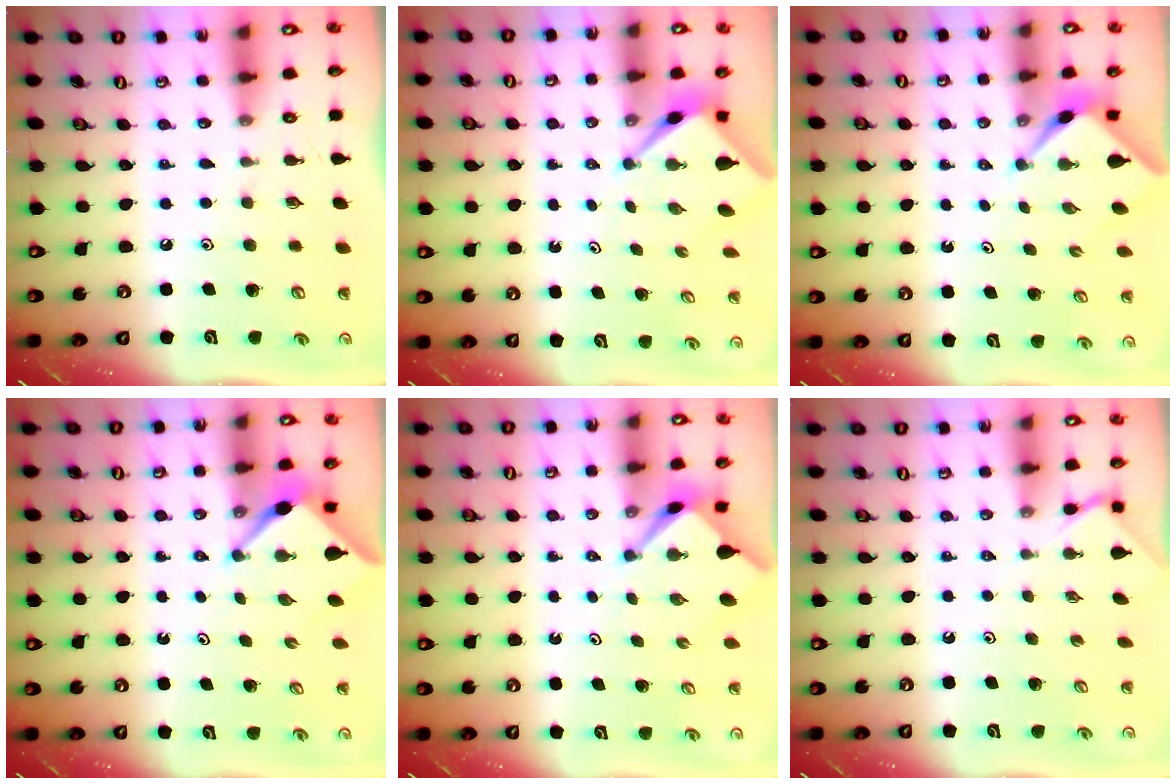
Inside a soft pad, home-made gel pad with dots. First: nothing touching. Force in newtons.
{"total": 2.5, "press": 2.5, "slide": 0.1}
{"total": 2.1, "press": 2.1, "slide": 0.3}
{"total": 3.9, "press": 3.9, "slide": 0.4}
{"total": 2.8, "press": 2.8, "slide": 0.3}
{"total": 2.4, "press": 2.4, "slide": 0.4}